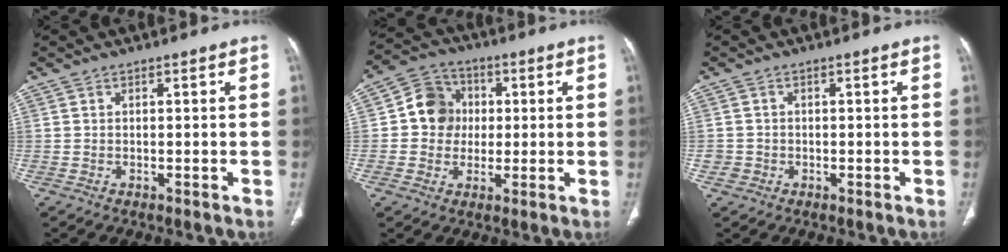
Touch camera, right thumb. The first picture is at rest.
{"total": 9.0, "force": [0.6, 8.2, 3.5], "torque": [-0.022, 0.015, 0.001]}
{"total": 1.8, "force": [-0.6, 1.7, 0.2], "torque": [0.002, 0.008, -0.012]}